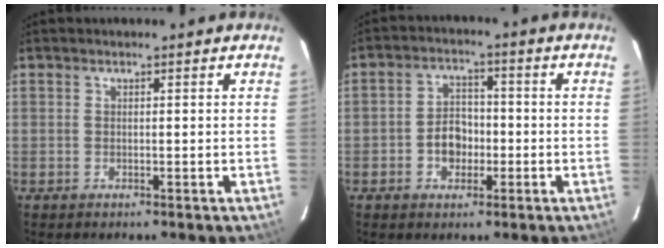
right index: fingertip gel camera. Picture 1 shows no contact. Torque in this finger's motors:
{"motor_torque": [0.96, -0.18, 0.17, 0.04]}